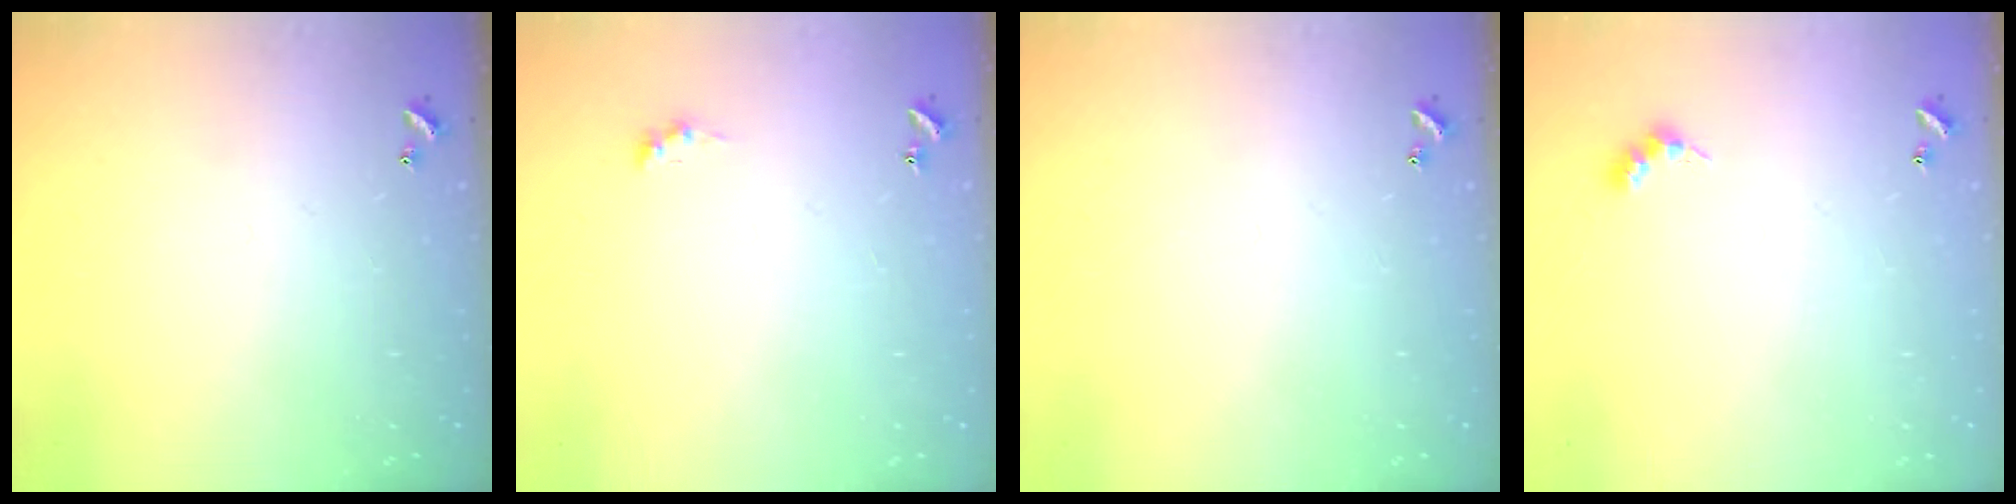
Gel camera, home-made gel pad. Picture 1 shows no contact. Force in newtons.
{"total": 0.8, "press": 0.7, "slide": 0.4}
{"total": 0.0}
{"total": 3.9, "press": 3.8, "slide": 0.6}